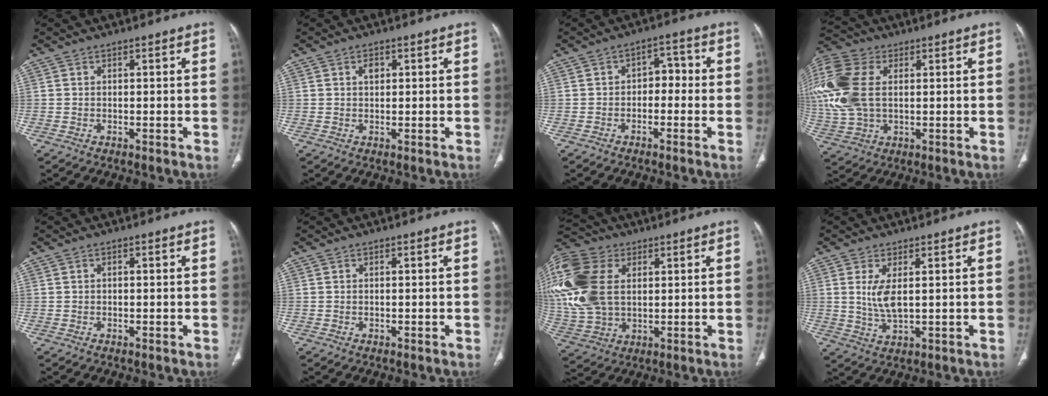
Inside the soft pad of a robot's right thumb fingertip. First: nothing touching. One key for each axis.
{"total": 1.7, "fx": 0.6, "fy": 1.1, "fz": 1.1, "tx": -0.014, "ty": 0.000, "tz": 0.010}
{"total": 4.5, "fx": -1.0, "fy": 3.1, "fz": 3.1, "tx": -0.023, "ty": 0.028, "tz": -0.025}
{"total": 19.7, "fx": 3.6, "fy": 12.9, "fz": 14.4, "tx": -0.369, "ty": 0.013, "tz": 0.069}
{"total": 0.0}
{"total": 0.0}
{"total": 23.5, "fx": 5.5, "fy": 15.9, "fz": 16.3, "tx": -0.395, "ty": 0.011, "tz": 0.110}
{"total": 5.3, "fx": 1.0, "fy": 2.0, "fz": 4.8, "tx": -0.105, "ty": -0.014, "tz": 0.028}